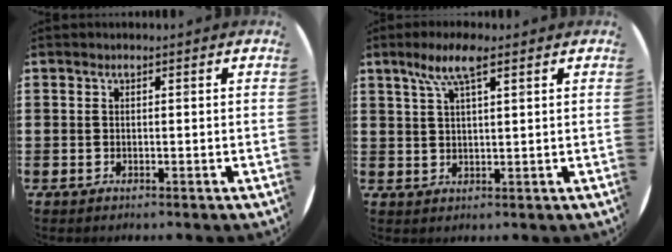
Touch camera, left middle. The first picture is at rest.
{"total": 5.5, "force": [3.3, 1.2, 4.2], "torque": [-0.091, 0.009, 0.056]}